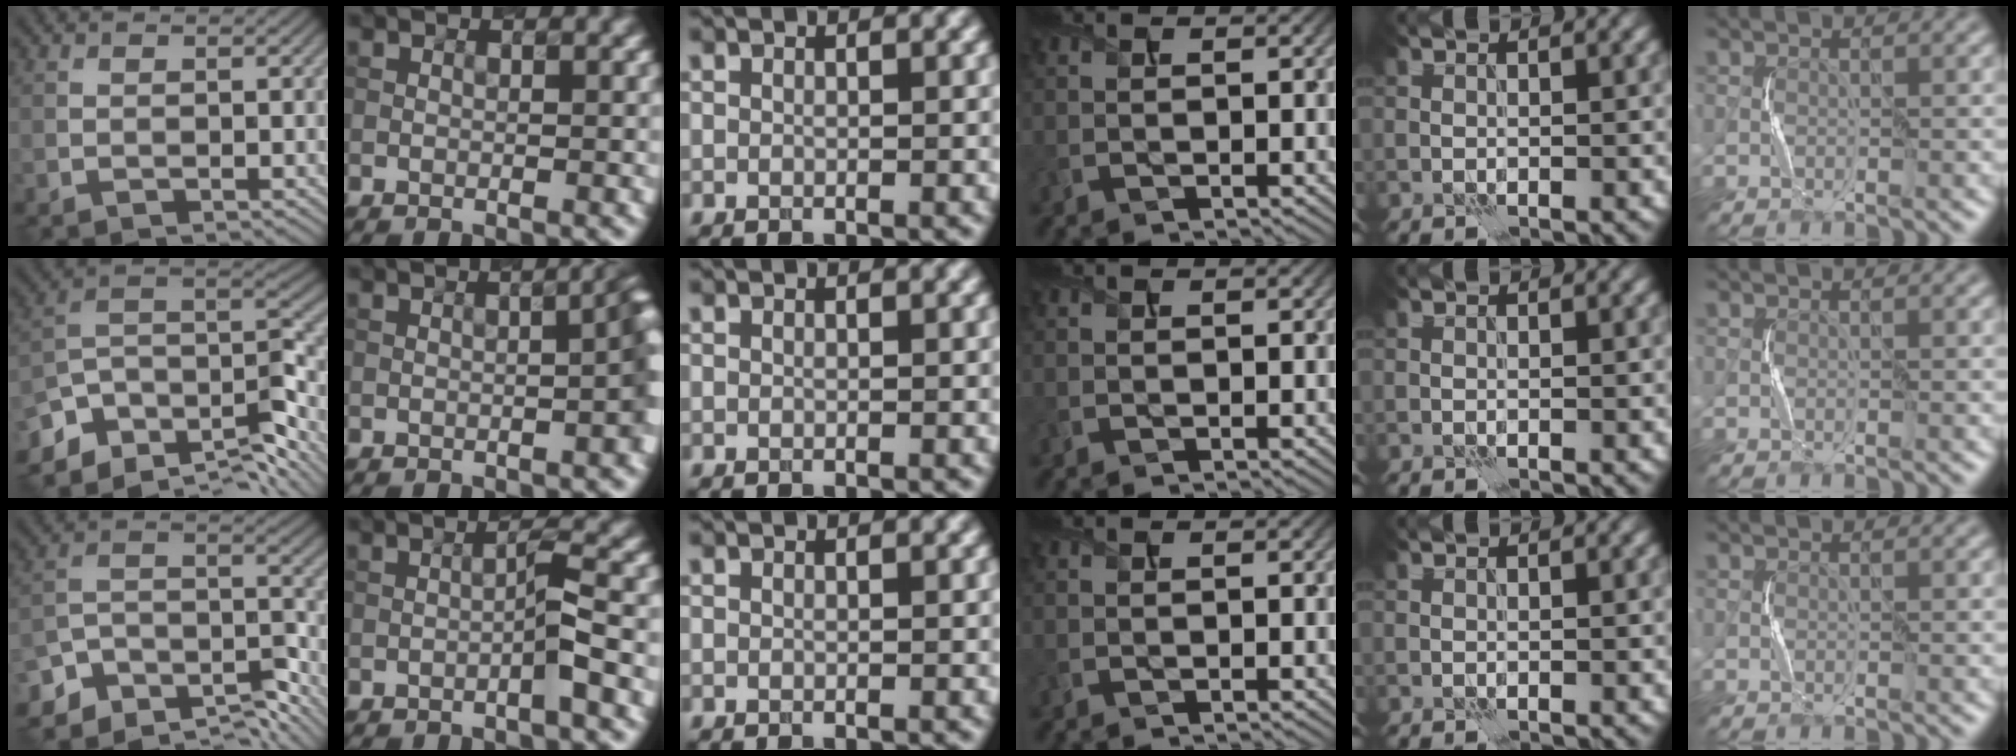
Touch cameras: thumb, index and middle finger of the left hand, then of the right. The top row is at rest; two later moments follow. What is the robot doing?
{"motion": "squeeze", "object": "air blower"}